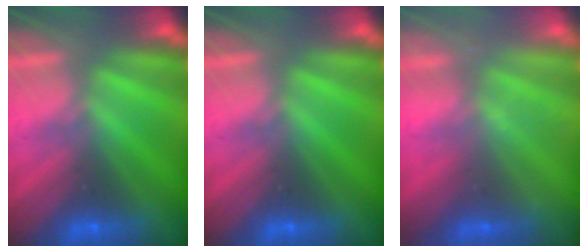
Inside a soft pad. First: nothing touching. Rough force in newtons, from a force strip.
{"total": 0.0}
{"total": 2.2}